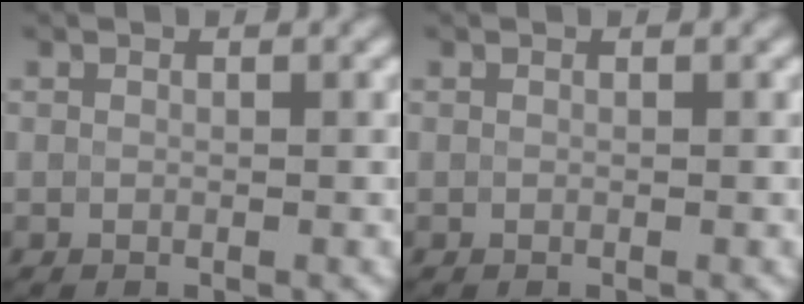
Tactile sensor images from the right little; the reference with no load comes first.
{"total": 0.0}